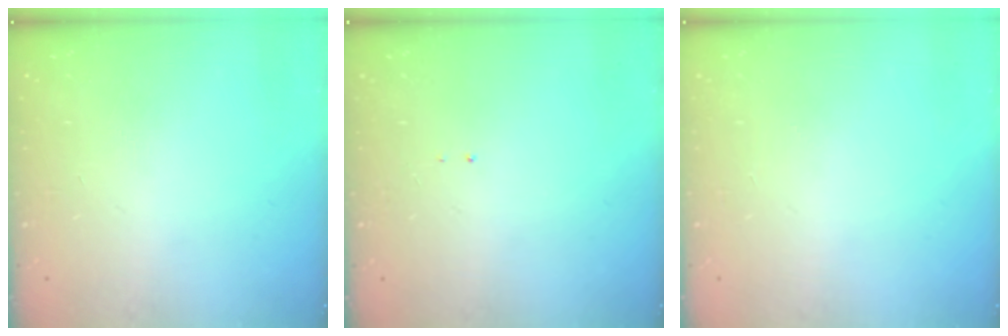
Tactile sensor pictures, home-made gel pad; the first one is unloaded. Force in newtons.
{"total": 0.7, "press": 0.7, "slide": 0.1}
{"total": 0.0}